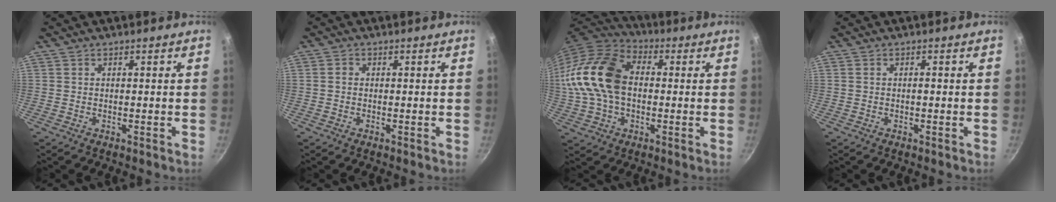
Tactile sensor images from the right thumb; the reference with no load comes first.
{"total": 1.2, "force": [0.0, 1.0, 0.5], "torque": [-0.009, 0.006, -0.003]}
{"total": 19.5, "force": [0.7, 13.5, 14.0], "torque": [-0.278, 0.039, 0.003]}
{"total": 0.7, "force": [-0.1, 0.3, 0.6], "torque": [-0.008, 0.005, -0.003]}